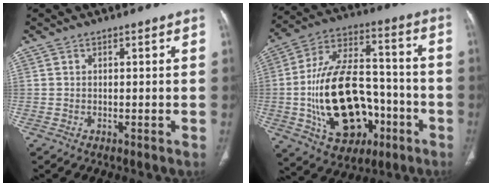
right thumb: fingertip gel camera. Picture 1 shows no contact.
{"total": 23.8, "force": [-6.5, 14.7, 17.5], "torque": [-0.276, 0.045, -0.086]}